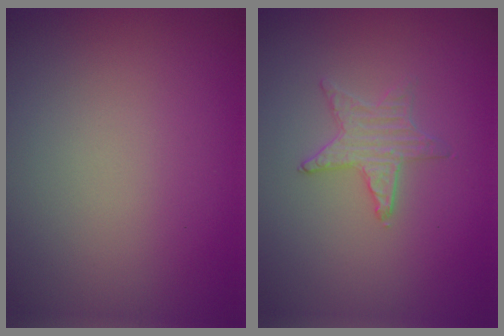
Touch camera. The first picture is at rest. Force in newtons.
{"total": 1.2, "press": 1.2, "slide": 0.1}